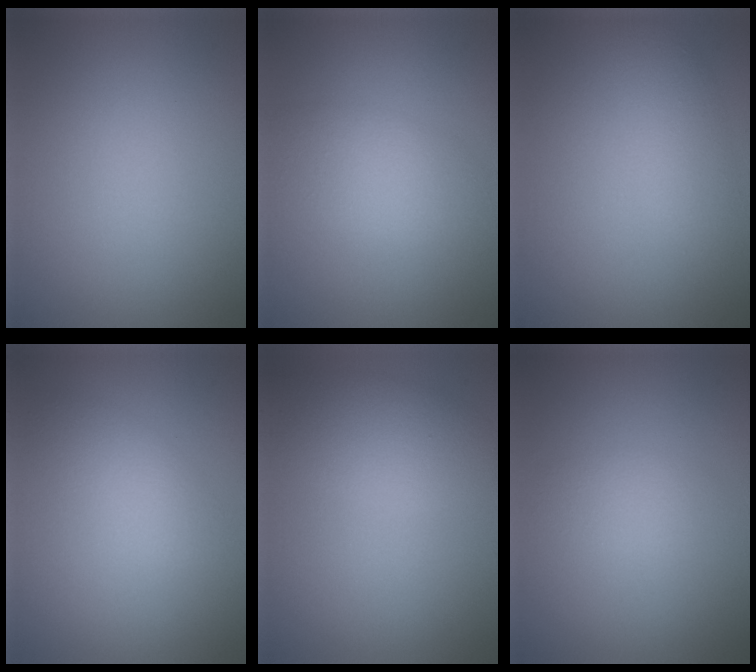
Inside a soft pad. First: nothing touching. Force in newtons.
{"total": 3.5, "press": 3.5, "slide": 0.1}
{"total": 2.4, "press": 2.4, "slide": 0.1}
{"total": 2.4, "press": 2.4, "slide": 0.0}
{"total": 3.9, "press": 3.9, "slide": 0.3}
{"total": 1.5, "press": 1.5, "slide": 0.0}